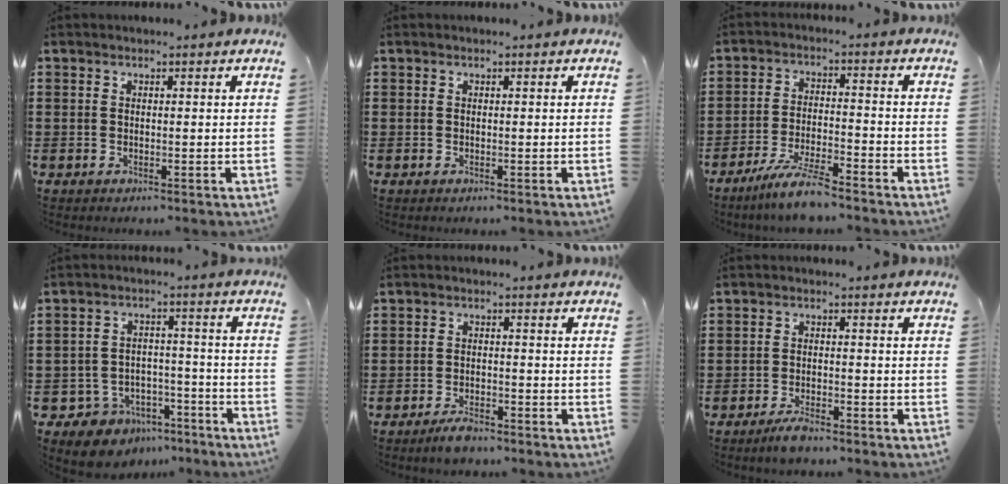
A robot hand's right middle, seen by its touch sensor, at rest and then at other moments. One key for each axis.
{"total": 0.0}
{"total": 6.7, "fx": -5.7, "fy": 0.3, "fz": 3.6, "tx": -0.082, "ty": -0.013, "tz": -0.110}
{"total": 6.2, "fx": -5.4, "fy": 3.1, "fz": 0.4, "tx": -0.025, "ty": 0.023, "tz": -0.110}
{"total": 2.7, "fx": -2.4, "fy": 0.6, "fz": 1.1, "tx": -0.021, "ty": 0.007, "tz": -0.047}
{"total": 2.8, "fx": -2.5, "fy": 0.5, "fz": 1.3, "tx": -0.031, "ty": 0.003, "tz": -0.050}